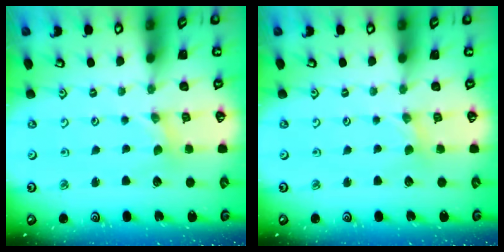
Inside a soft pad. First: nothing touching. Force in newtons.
{"total": 0.6, "press": 0.6, "slide": 0.2}